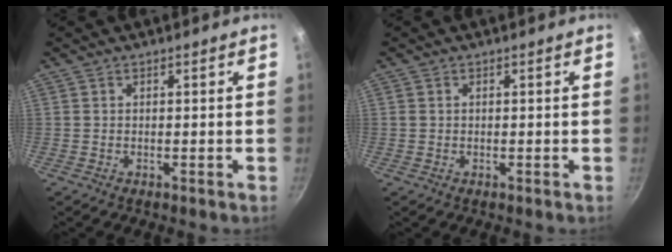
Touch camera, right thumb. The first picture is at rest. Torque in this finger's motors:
{"motor_torque": [0.25, -0.07, -0.31, 0.14, -0.03]}